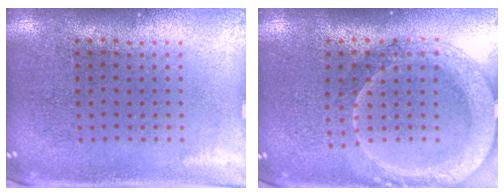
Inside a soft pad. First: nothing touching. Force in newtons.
{"total": 2.0, "press": 1.9, "slide": 0.8}